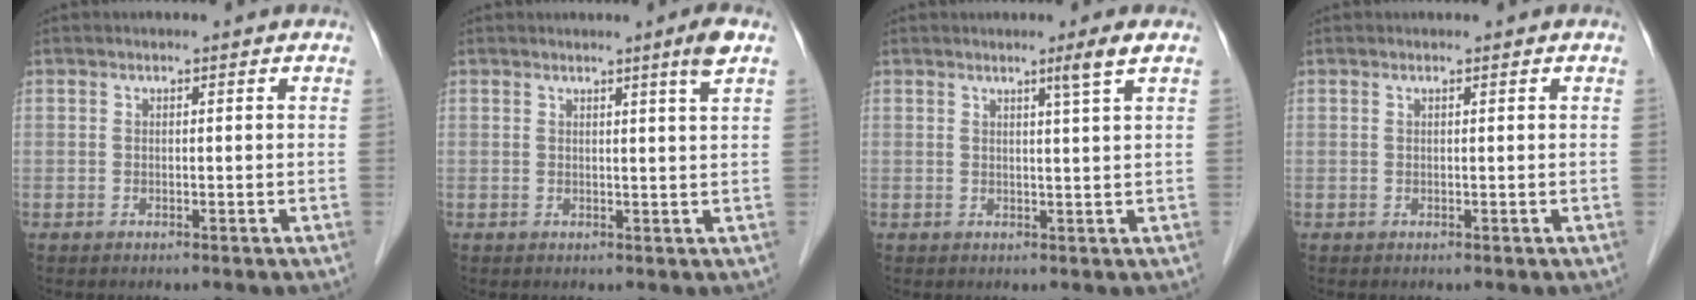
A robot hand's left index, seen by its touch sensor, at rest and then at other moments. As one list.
[{"total": 2.3, "force": [1.4, -0.7, 1.6], "torque": [-0.026, -0.009, 0.024]}, {"total": 2.3, "force": [1.4, -1.0, 1.6], "torque": [-0.036, -0.011, 0.030]}, {"total": 0.0}]